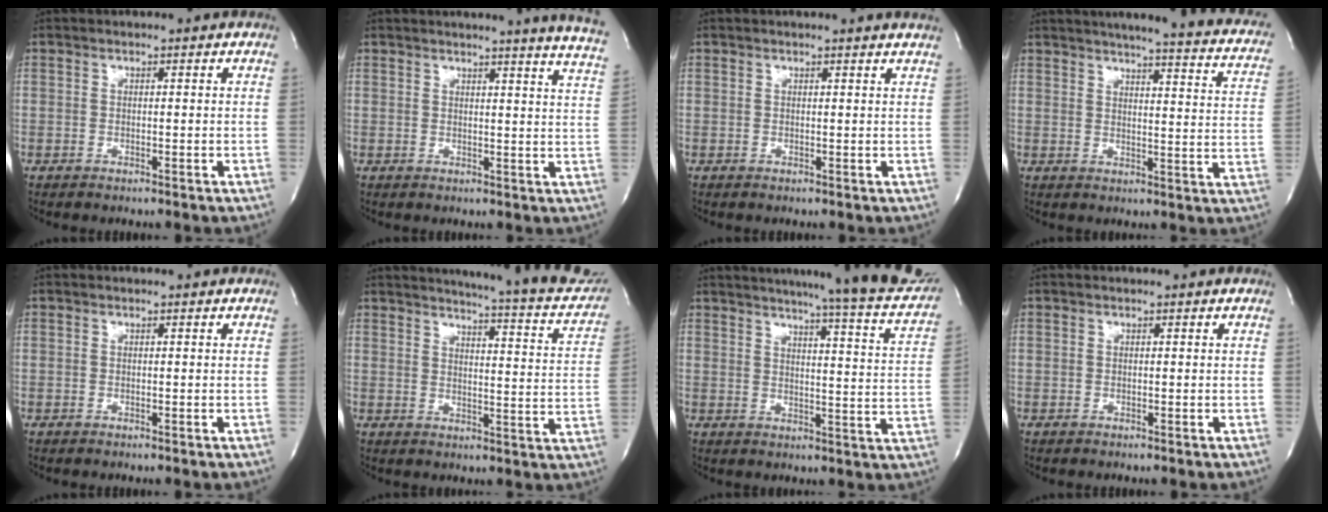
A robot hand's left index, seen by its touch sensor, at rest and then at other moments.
{"total": 11.7, "force": [10.6, -1.5, 4.6], "torque": [-0.063, -0.079, 0.094]}
{"total": 2.4, "force": [2.2, -0.5, 0.7], "torque": [-0.016, -0.009, 0.013]}
{"total": 19.9, "force": [16.3, 2.3, 11.1], "torque": [-0.146, -0.025, 0.174]}
{"total": 0.0}
{"total": 20.6, "force": [18.7, 2.0, 8.3], "torque": [-0.108, -0.073, 0.205]}
{"total": 25.1, "force": [22.4, 1.0, 11.3], "torque": [-0.159, -0.080, 0.256]}
{"total": 0.0}